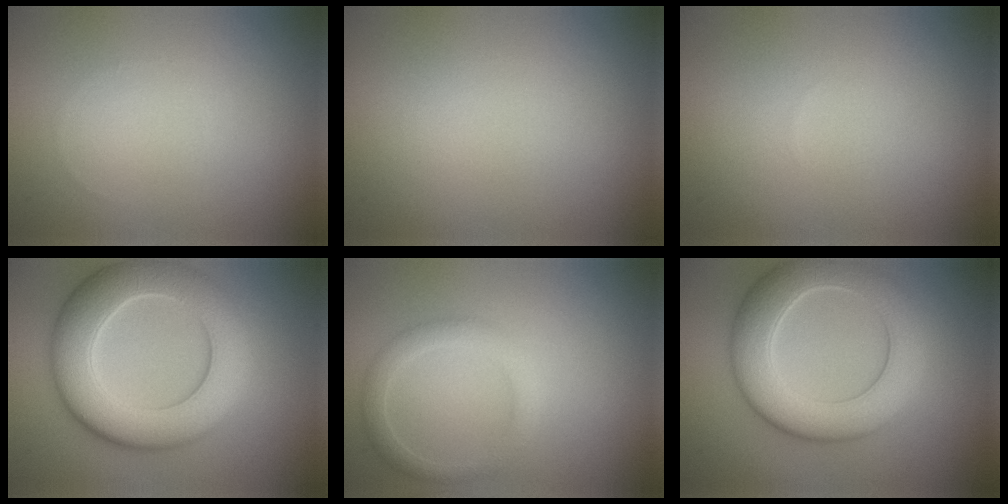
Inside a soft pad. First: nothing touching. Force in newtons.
{"total": 0.0}
{"total": 0.0}
{"total": 9.2, "press": 9.2, "slide": 0.4}
{"total": 2.2, "press": 2.2, "slide": 0.1}
{"total": 7.6, "press": 7.6, "slide": 0.9}